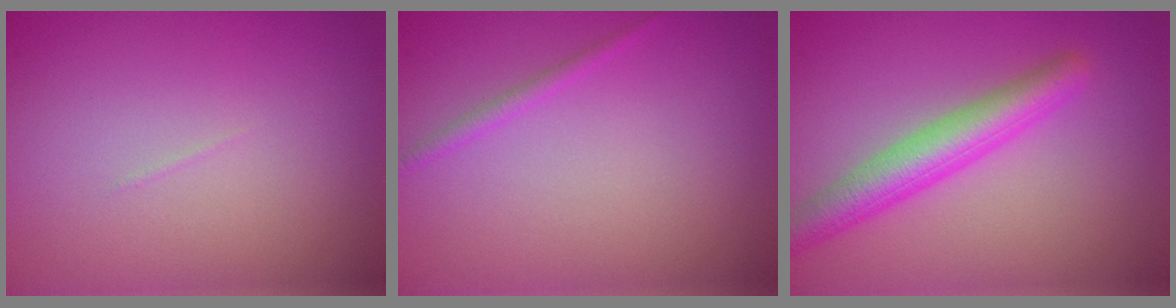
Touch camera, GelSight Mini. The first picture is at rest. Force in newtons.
{"total": 0.9, "press": 0.9, "slide": 0.1}
{"total": 4.6, "press": 4.6, "slide": 0.2}